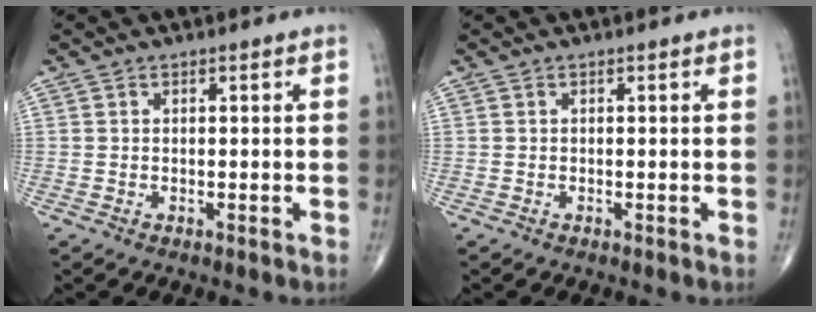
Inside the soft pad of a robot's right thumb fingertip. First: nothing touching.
{"total": 0.0}